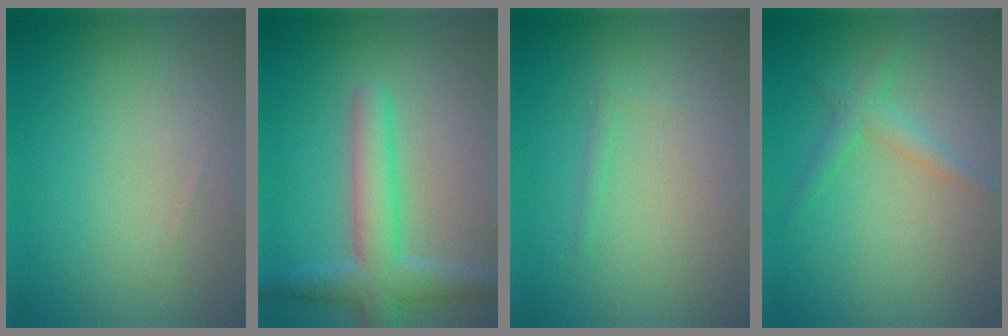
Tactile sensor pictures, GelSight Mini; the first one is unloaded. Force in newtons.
{"total": 4.5, "press": 4.5, "slide": 0.2}
{"total": 0.7, "press": 0.7, "slide": 0.0}
{"total": 1.9, "press": 1.9, "slide": 0.2}